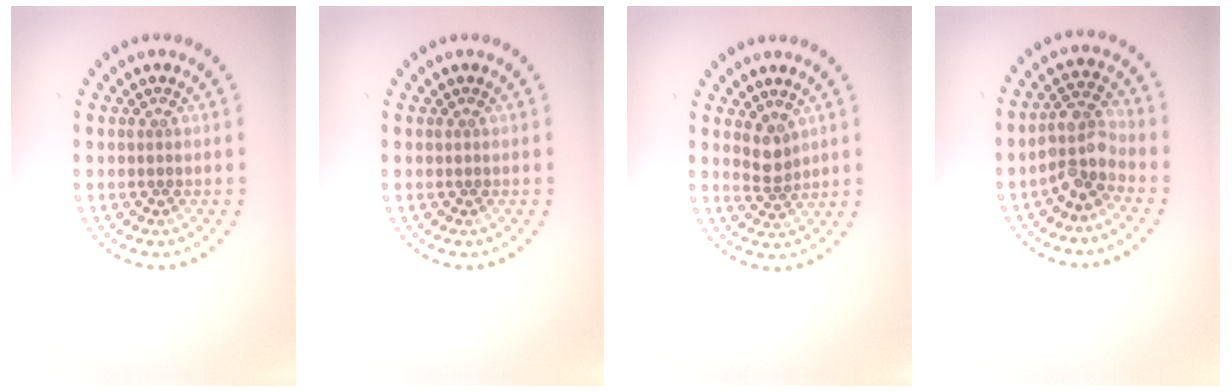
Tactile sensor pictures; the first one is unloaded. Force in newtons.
{"total": 0.0}
{"total": 1.9, "press": 1.5, "slide": 1.1}
{"total": 3.6, "press": 3.0, "slide": 1.9}